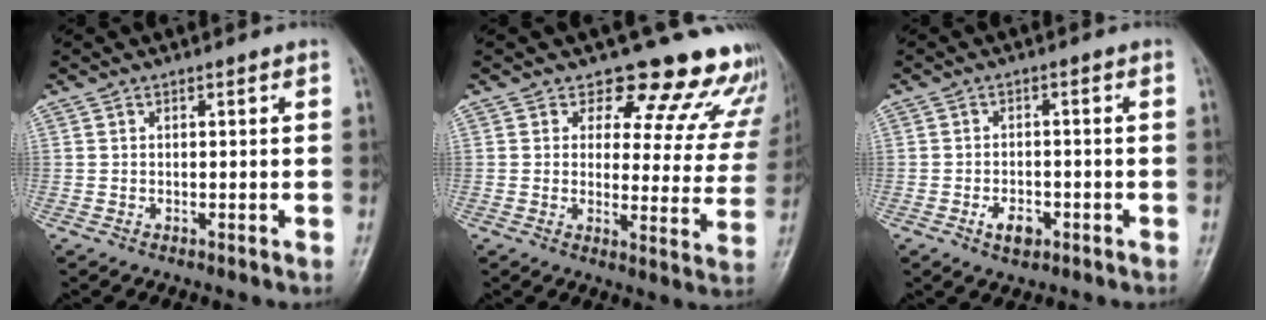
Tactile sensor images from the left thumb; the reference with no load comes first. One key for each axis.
{"total": 16.2, "fx": 14.4, "fy": 6.5, "fz": 3.8, "tx": 0.021, "ty": -0.109, "tz": 0.143}
{"total": 4.1, "fx": -1.9, "fy": 2.5, "fz": 2.6, "tx": -0.036, "ty": 0.009, "tz": -0.030}